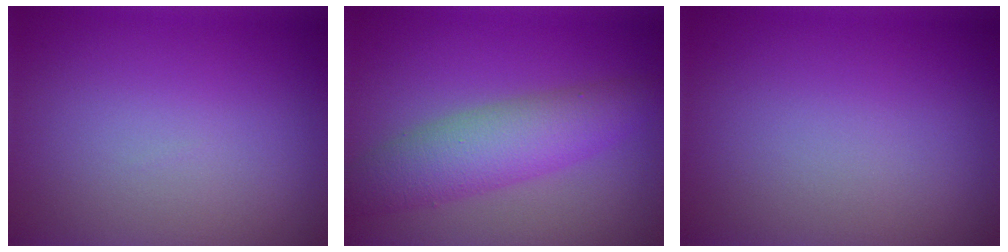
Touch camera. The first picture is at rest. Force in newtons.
{"total": 5.3, "press": 5.3, "slide": 0.1}
{"total": 0.0}